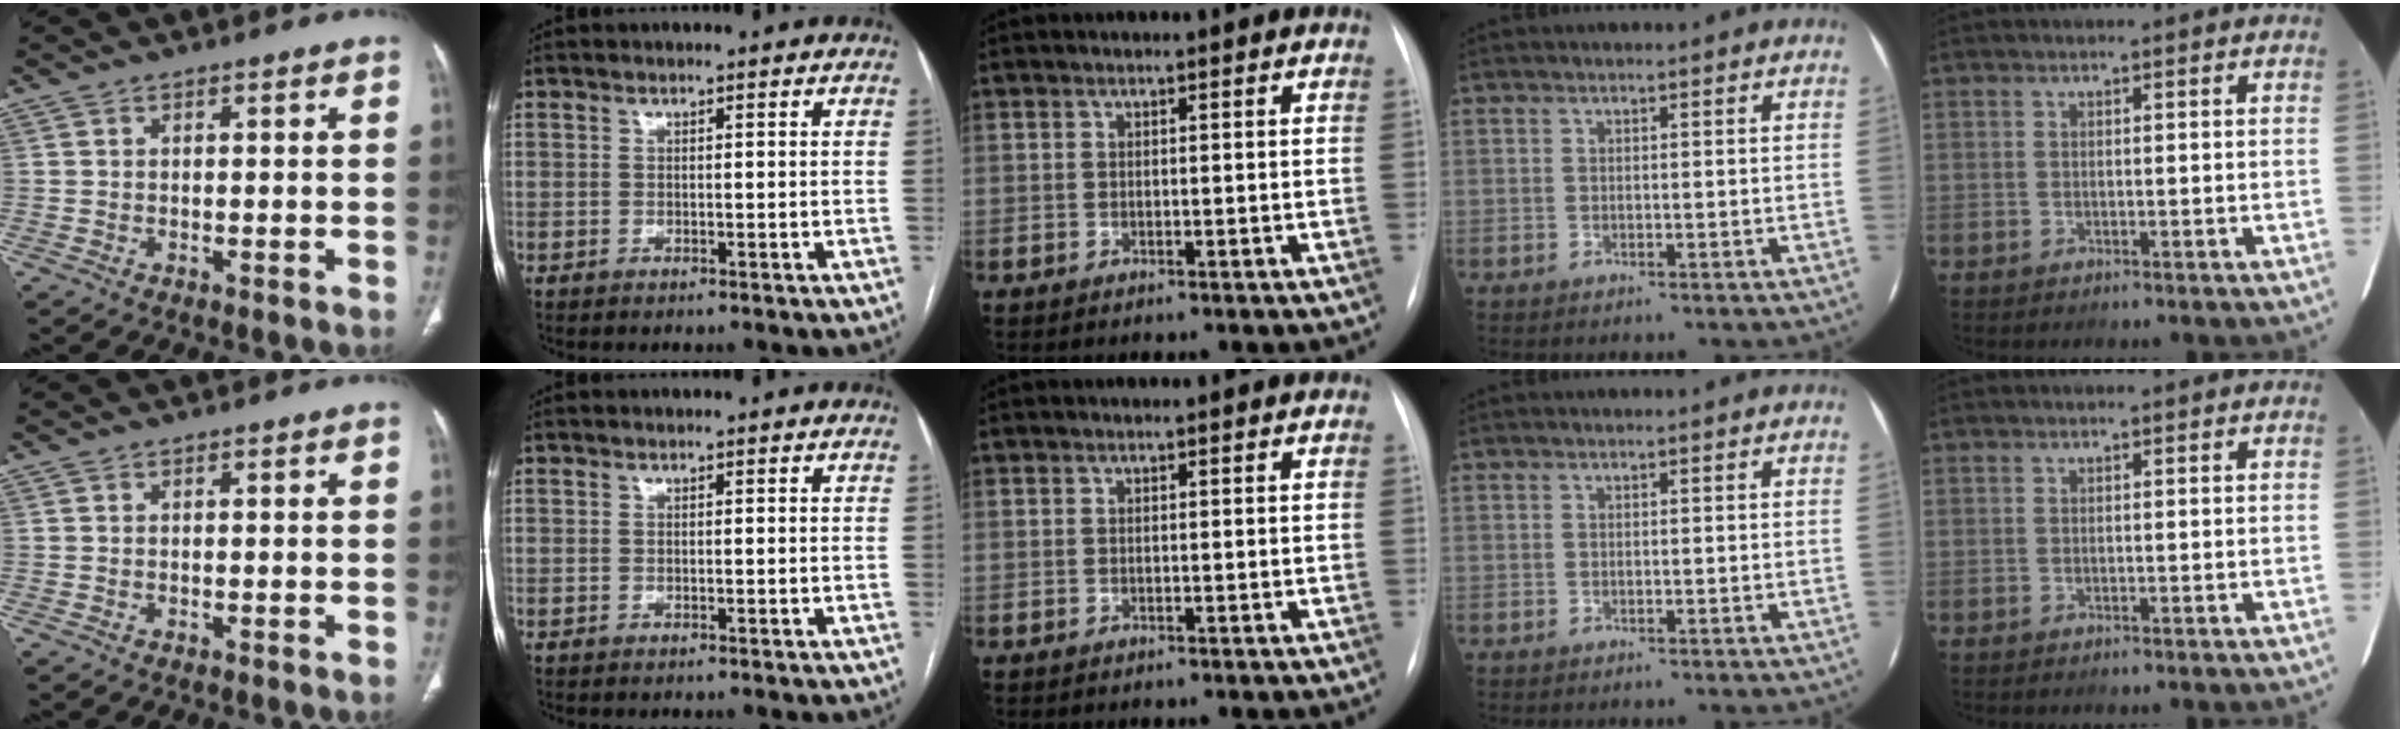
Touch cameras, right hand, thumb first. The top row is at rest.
{}